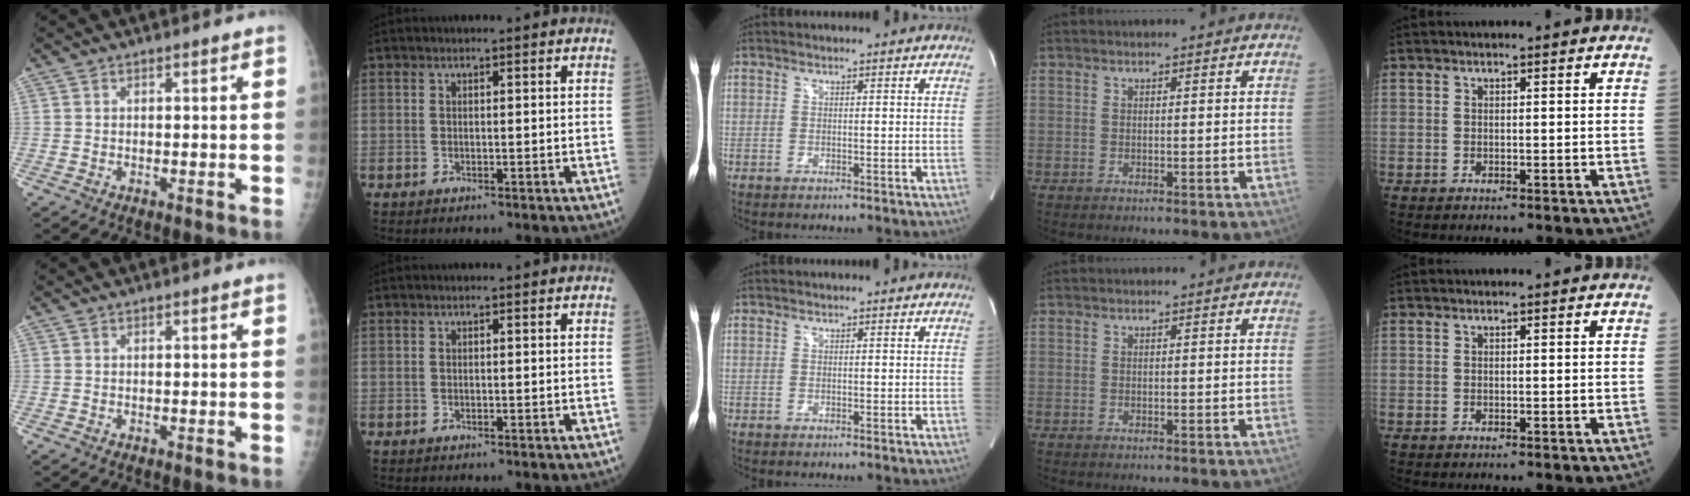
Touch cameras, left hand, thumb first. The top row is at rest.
{}